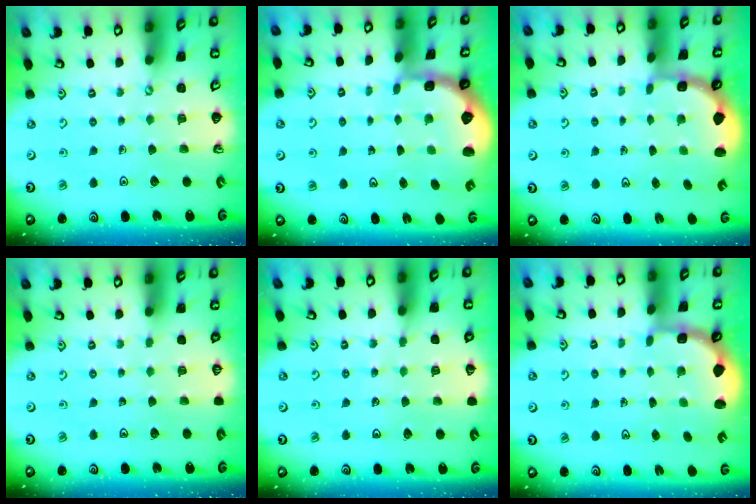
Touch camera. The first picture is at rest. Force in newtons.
{"total": 2.5, "press": 1.8, "slide": 1.8}
{"total": 2.7, "press": 2.1, "slide": 1.7}
{"total": 0.0}
{"total": 3.7, "press": 3.6, "slide": 0.7}
{"total": 2.6, "press": 1.9, "slide": 1.8}